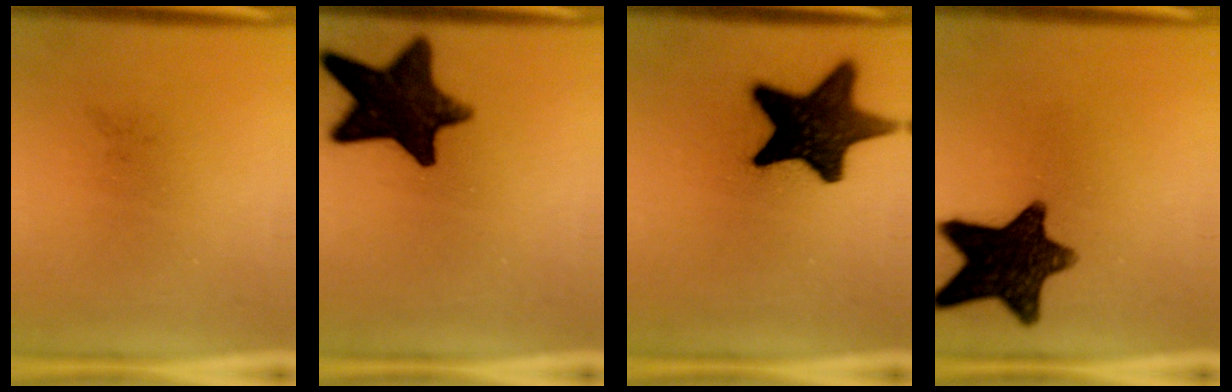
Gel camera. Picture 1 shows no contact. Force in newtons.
{"total": 14.3}
{"total": 16.6}
{"total": 14.0}